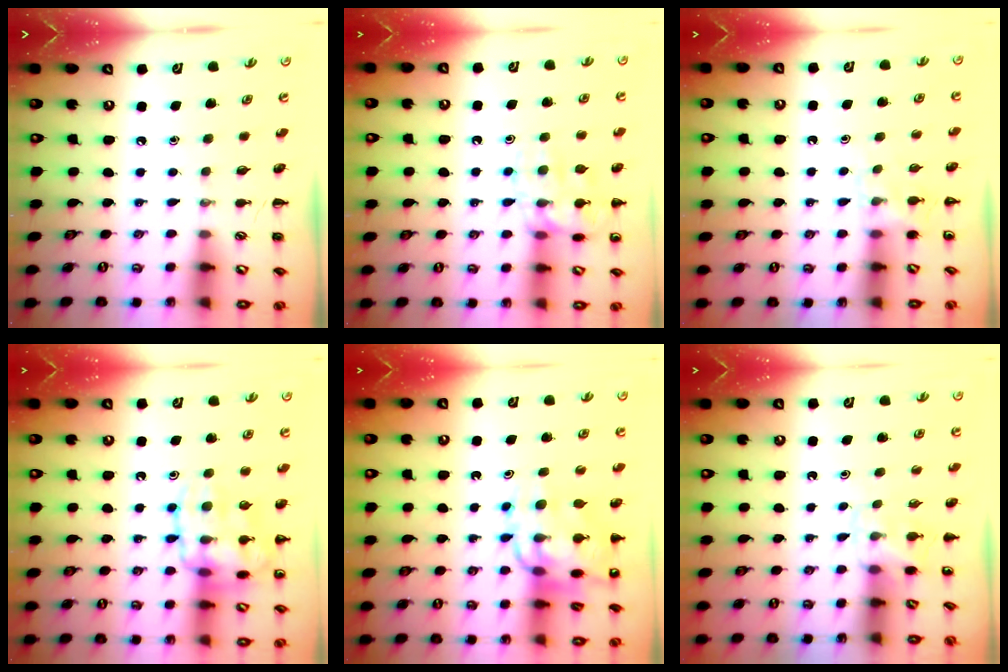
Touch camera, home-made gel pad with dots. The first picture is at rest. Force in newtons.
{"total": 14.2, "press": 14.2, "slide": 1.1}
{"total": 5.5, "press": 5.3, "slide": 1.7}
{"total": 16.0, "press": 15.9, "slide": 1.3}
{"total": 14.5, "press": 14.1, "slide": 3.4}
{"total": 3.6, "press": 3.3, "slide": 1.3}